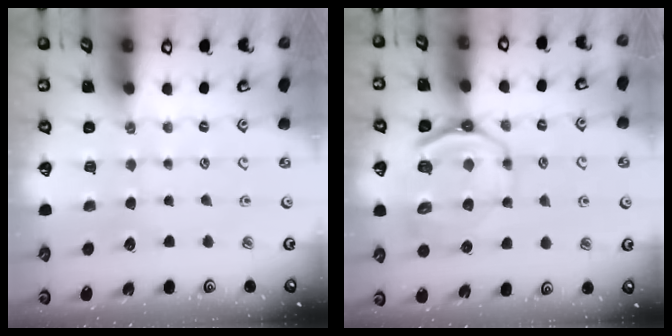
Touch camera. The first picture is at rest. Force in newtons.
{"total": 9.3, "press": 9.0, "slide": 2.6}